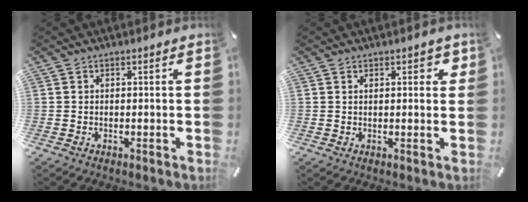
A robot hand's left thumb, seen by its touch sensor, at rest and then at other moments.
{"total": 2.1, "force": [1.1, 0.9, 1.5], "torque": [-0.016, -0.003, 0.015]}